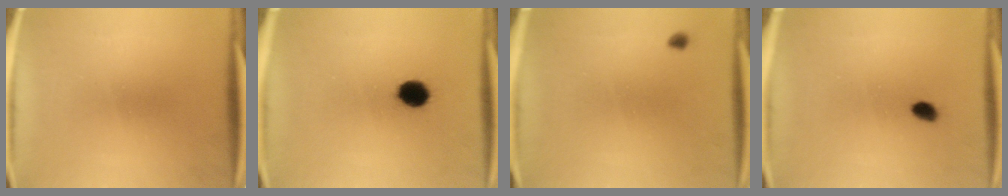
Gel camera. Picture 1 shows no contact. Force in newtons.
{"total": 5.9}
{"total": 0.8}
{"total": 1.5}